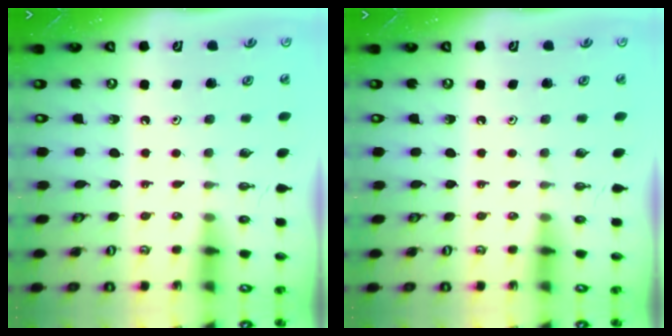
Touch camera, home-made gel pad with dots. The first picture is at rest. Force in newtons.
{"total": 0.0}